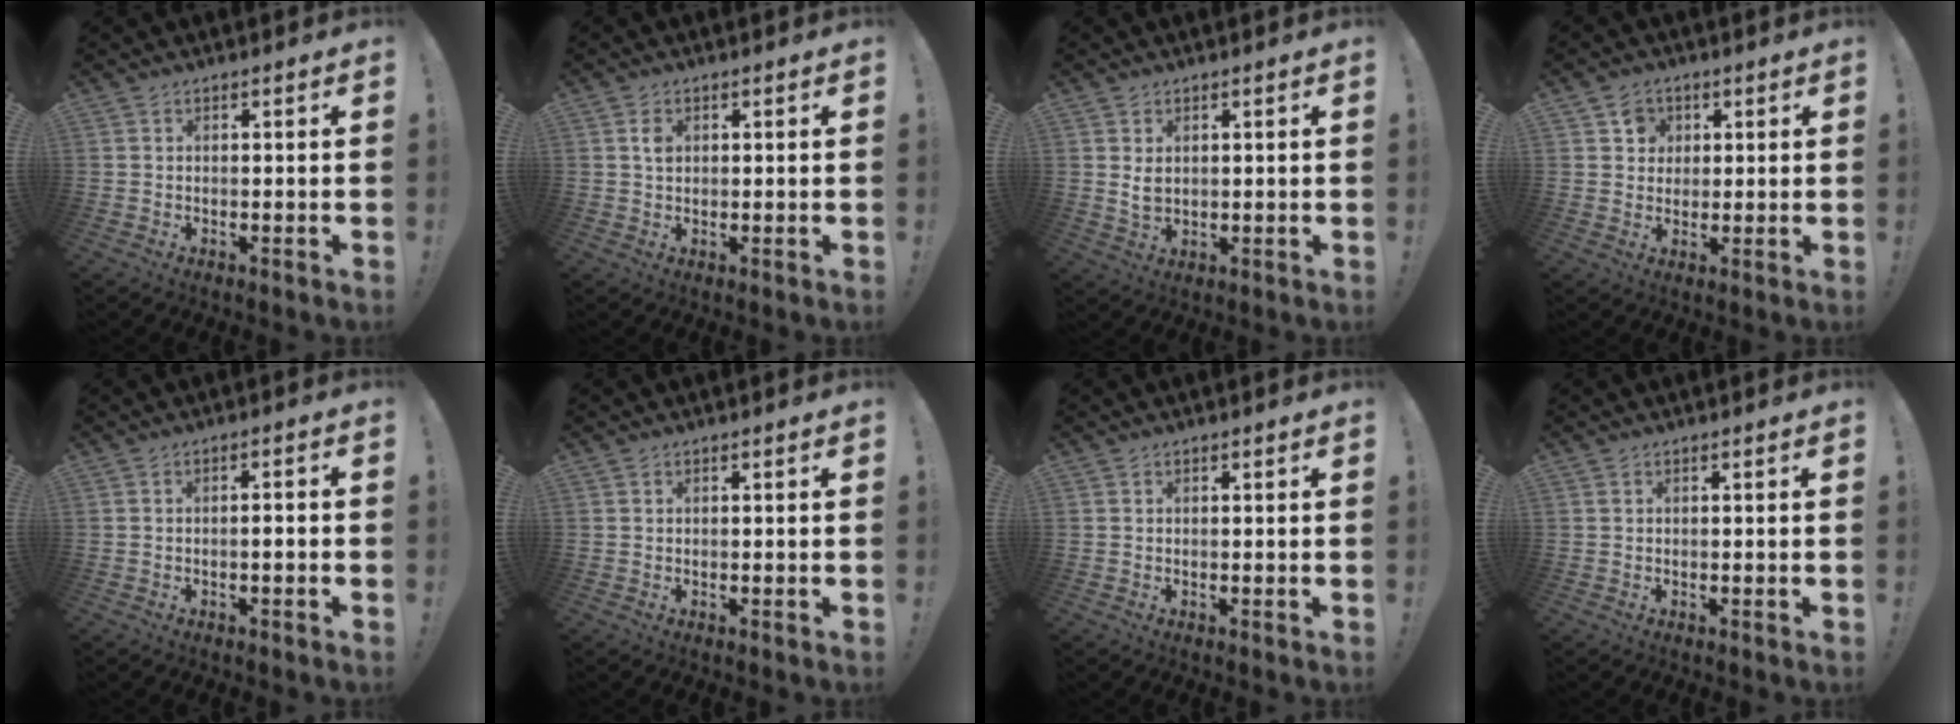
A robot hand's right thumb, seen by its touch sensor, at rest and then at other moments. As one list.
[{"total": 2.6, "force": [0.7, 1.8, 1.7], "torque": [-0.020, -0.002, 0.009]}, {"total": 4.1, "force": [1.7, 3.0, 2.4], "torque": [-0.033, -0.005, 0.027]}, {"total": 5.9, "force": [2.3, 5.3, 1.3], "torque": [-0.018, -0.005, 0.045]}, {"total": 2.4, "force": [-1.0, 0.1, 2.1], "torque": [-0.035, 0.001, -0.018]}, {"total": 0.0}, {"total": 0.0}, {"total": 0.0}]